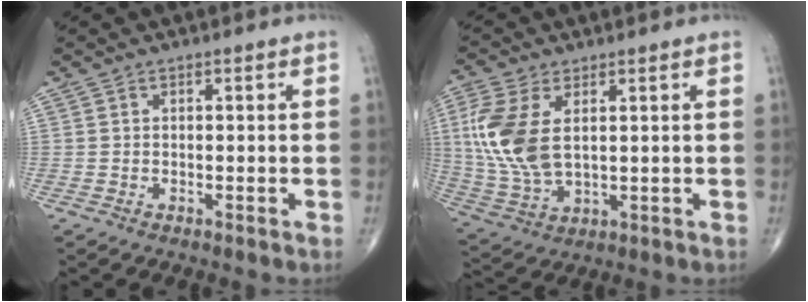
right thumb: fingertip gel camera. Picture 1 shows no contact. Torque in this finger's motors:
{"motor_torque": [0.03, 0.18, 1.30, 0.41, 0.15]}